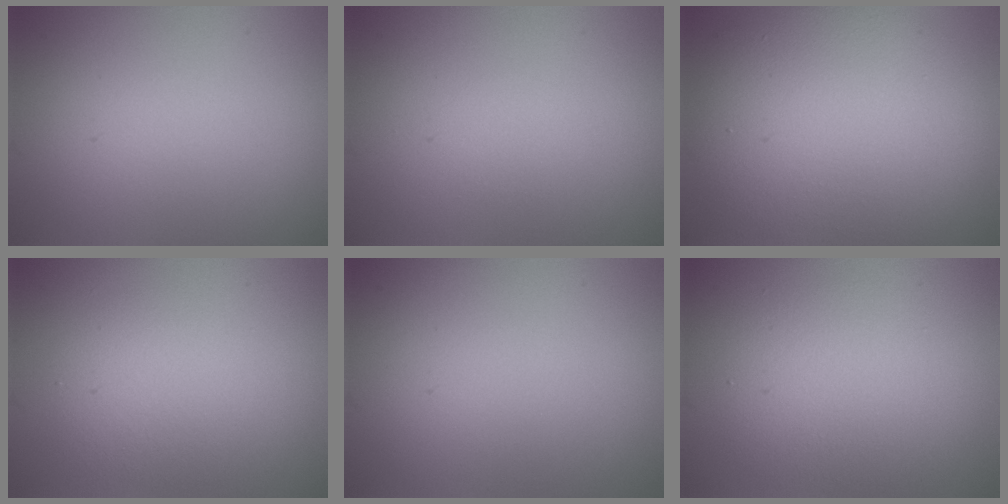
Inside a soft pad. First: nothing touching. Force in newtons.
{"total": 0.6, "press": 0.6, "slide": 0.1}
{"total": 10.1, "press": 10.1, "slide": 0.5}
{"total": 3.3, "press": 3.3, "slide": 0.2}
{"total": 0.0}
{"total": 4.6, "press": 4.6, "slide": 0.2}